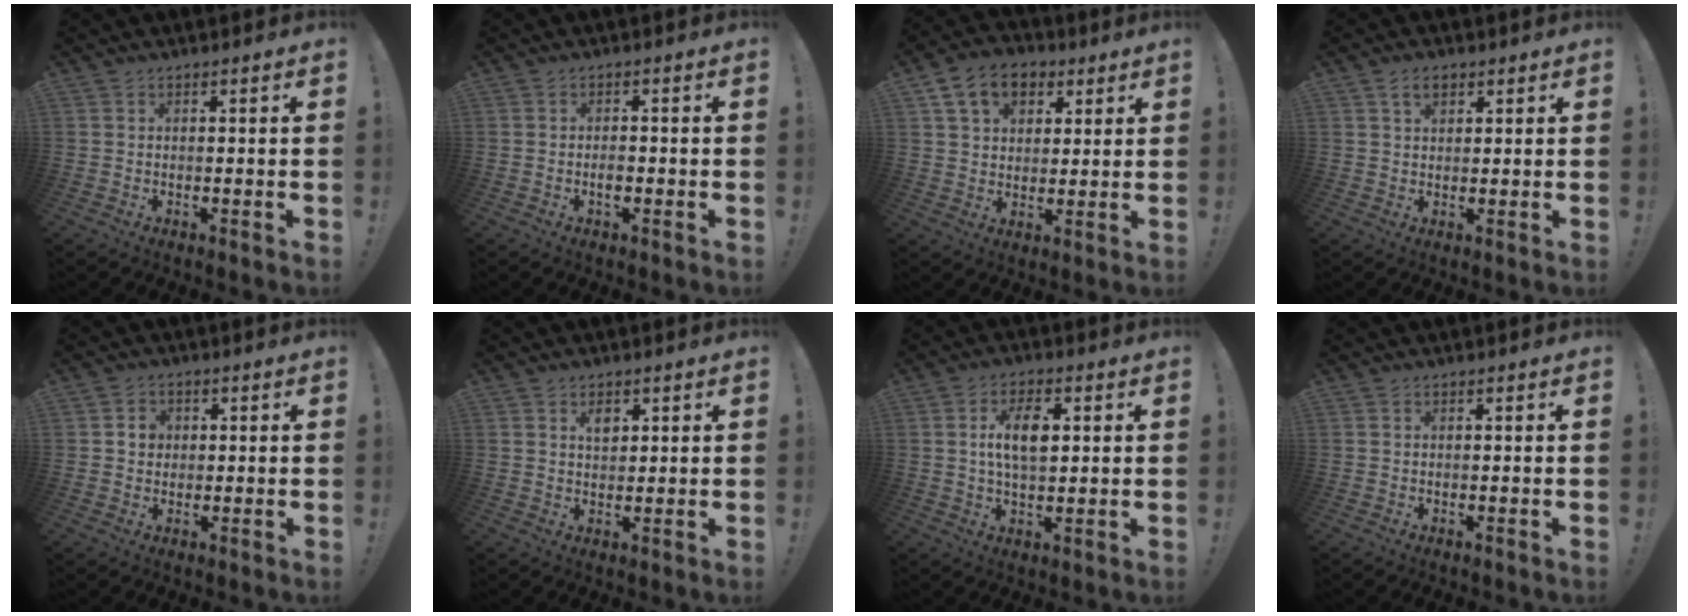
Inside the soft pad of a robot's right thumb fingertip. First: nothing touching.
{"total": 2.0, "force": [-0.8, 0.9, 1.6], "torque": [-0.020, 0.001, -0.015]}
{"total": 11.9, "force": [5.5, 8.6, 6.2], "torque": [-0.092, -0.013, 0.106]}
{"total": 4.1, "force": [2.2, 2.5, 2.5], "torque": [-0.033, -0.003, 0.037]}
{"total": 3.5, "force": [0.3, 3.2, 1.4], "torque": [-0.010, -0.001, 0.001]}
{"total": 3.2, "force": [1.6, 2.0, 1.8], "torque": [-0.012, -0.010, 0.023]}
{"total": 9.5, "force": [1.8, 4.9, 7.9], "torque": [-0.128, 0.000, 0.026]}
{"total": 0.0}